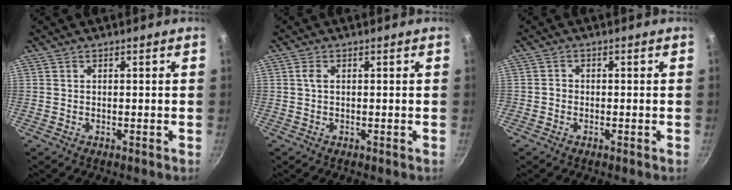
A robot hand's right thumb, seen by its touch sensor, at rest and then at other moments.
{"total": 1.3, "force": [0.2, 0.6, 1.1], "torque": [-0.028, 0.004, 0.001]}
{"total": 1.1, "force": [-0.6, 0.9, 0.3], "torque": [-0.003, 0.005, -0.014]}